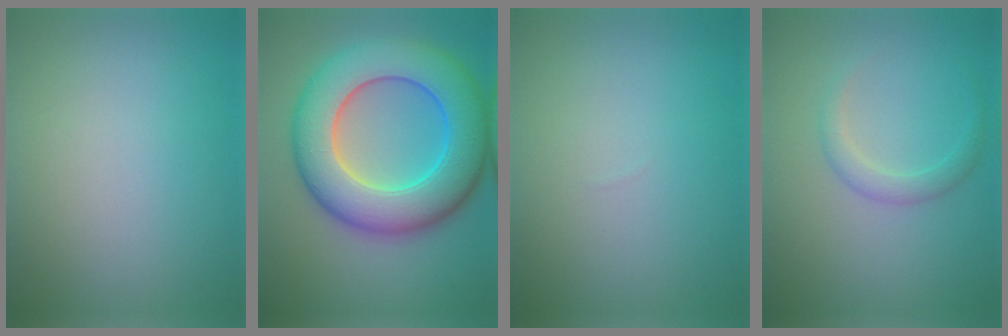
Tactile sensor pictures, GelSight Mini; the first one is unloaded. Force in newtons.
{"total": 11.7, "press": 11.7, "slide": 0.3}
{"total": 0.0}
{"total": 1.8, "press": 1.8, "slide": 0.2}